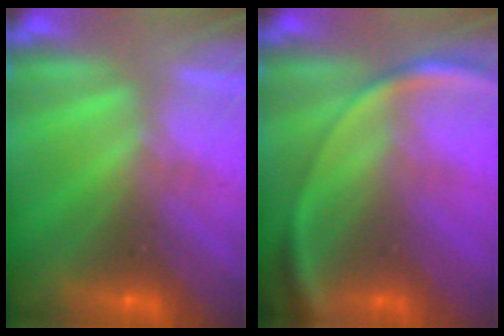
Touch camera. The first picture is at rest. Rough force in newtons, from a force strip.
{"total": 2.8}